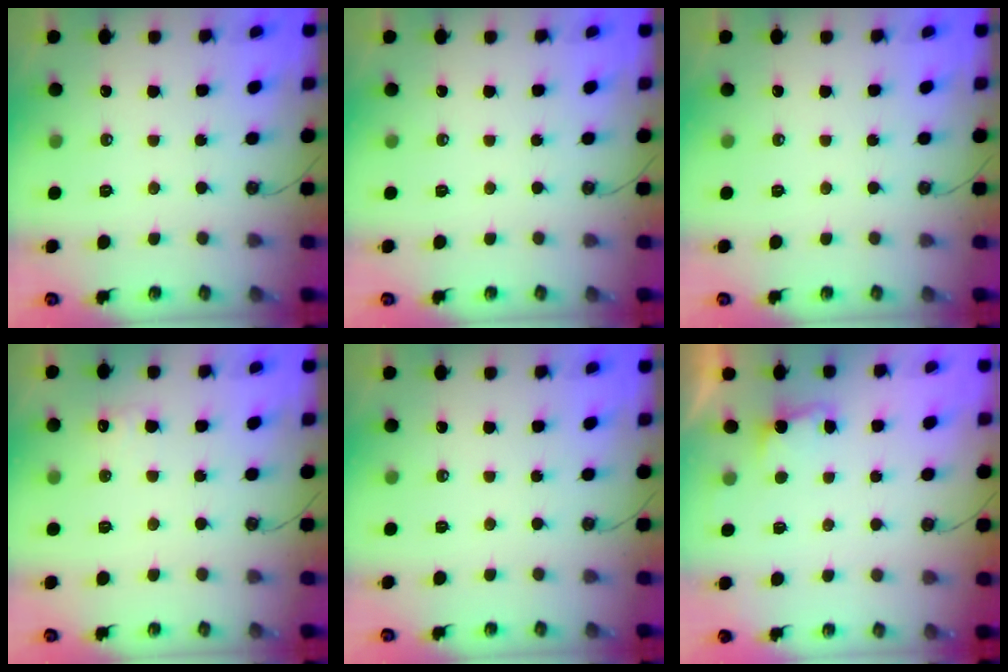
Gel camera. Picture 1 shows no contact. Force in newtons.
{"total": 0.0}
{"total": 0.0}
{"total": 5.7, "press": 5.6, "slide": 1.2}
{"total": 0.0}
{"total": 2.3, "press": 2.1, "slide": 0.9}